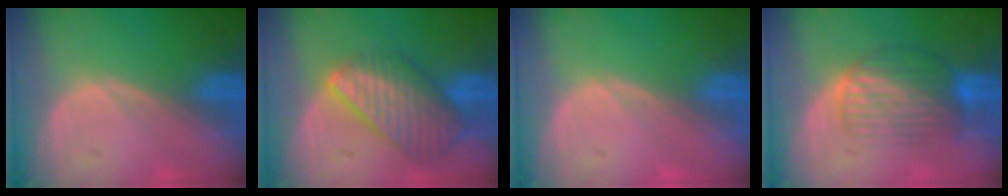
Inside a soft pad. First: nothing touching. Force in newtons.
{"total": 9.0, "press": 7.8, "slide": 4.4}
{"total": 0.0}
{"total": 7.1, "press": 6.6, "slide": 2.7}